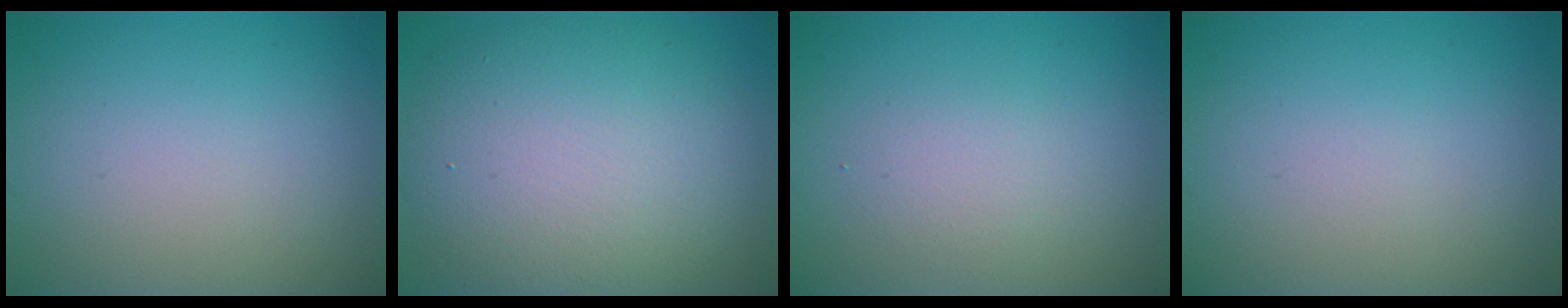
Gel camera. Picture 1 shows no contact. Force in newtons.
{"total": 10.7, "press": 10.7, "slide": 0.4}
{"total": 1.9, "press": 1.9, "slide": 0.1}
{"total": 0.0}